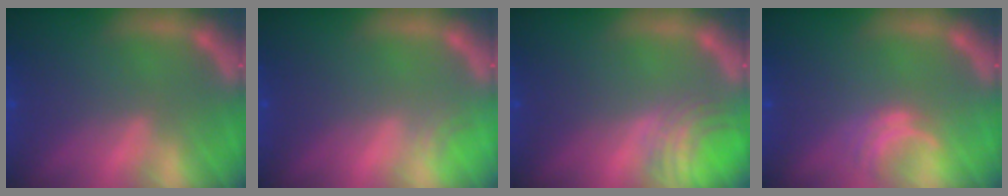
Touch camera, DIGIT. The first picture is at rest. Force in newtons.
{"total": 0.9}
{"total": 3.9}
{"total": 2.0}